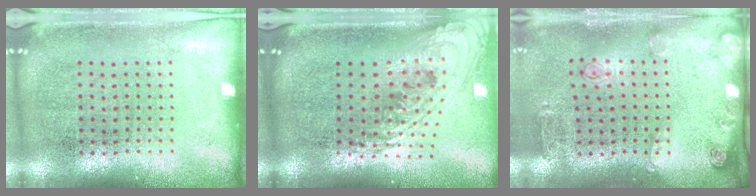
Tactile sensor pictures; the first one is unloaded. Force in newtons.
{"total": 2.4, "press": 1.7, "slide": 1.7}
{"total": 2.1, "press": 1.3, "slide": 1.6}